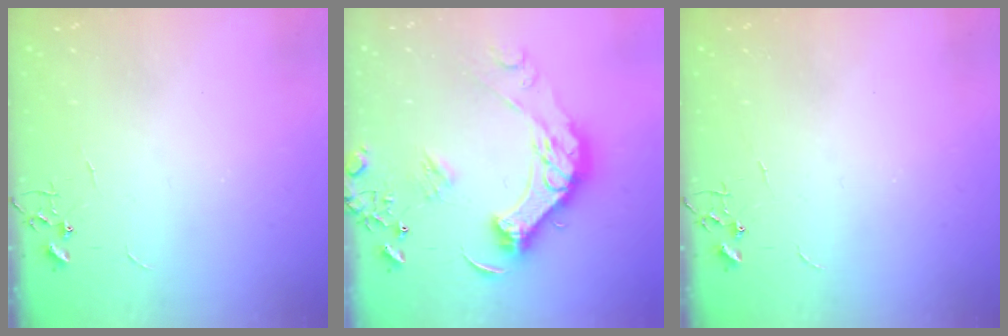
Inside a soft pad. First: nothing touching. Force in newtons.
{"total": 18.7, "press": 18.5, "slide": 2.6}
{"total": 0.0}